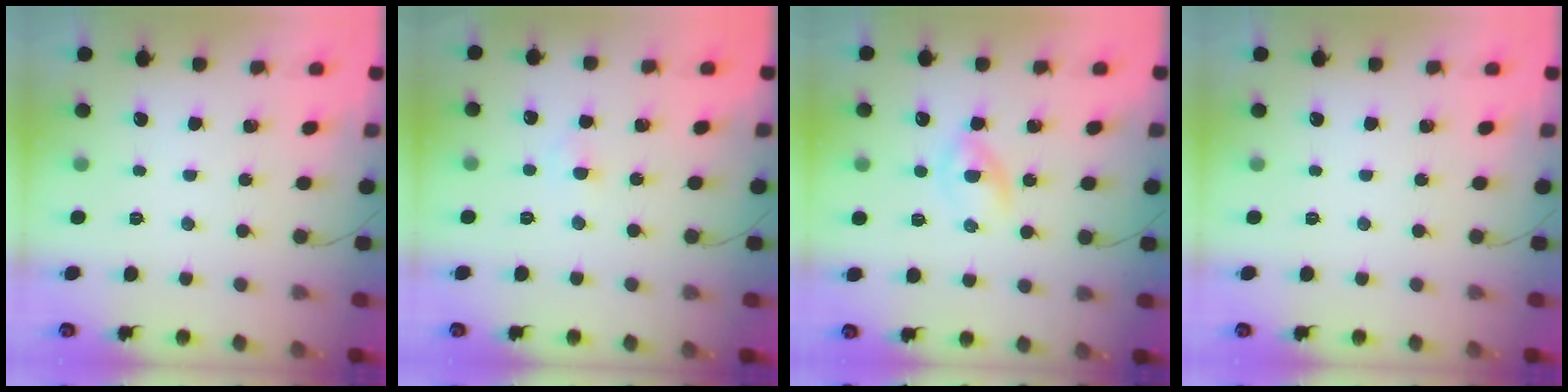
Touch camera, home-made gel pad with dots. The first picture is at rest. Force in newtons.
{"total": 1.8, "press": 1.5, "slide": 0.9}
{"total": 2.5, "press": 2.2, "slide": 1.2}
{"total": 0.0}